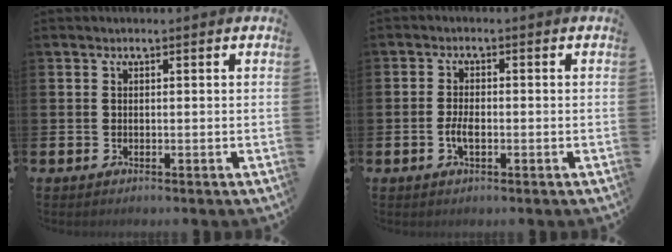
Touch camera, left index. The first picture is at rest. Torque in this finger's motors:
{"motor_torque": [0.61, 0.11, 0.09, 0.12]}